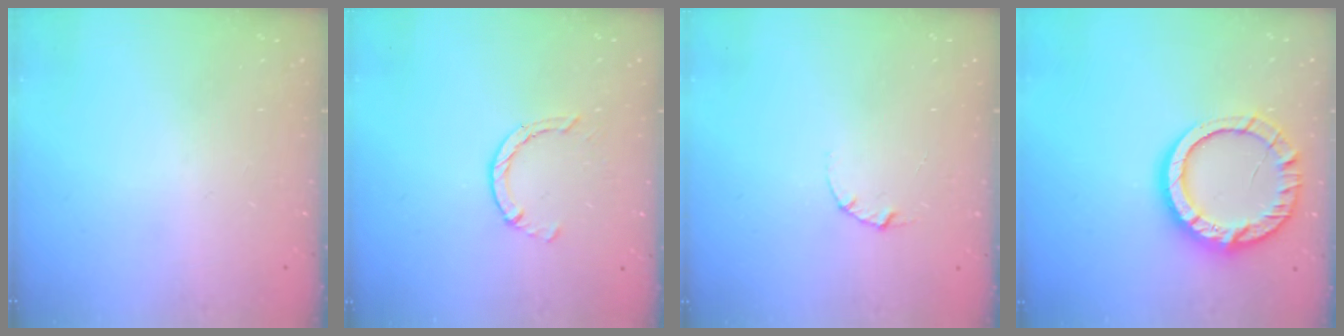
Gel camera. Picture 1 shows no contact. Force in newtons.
{"total": 2.9, "press": 2.8, "slide": 0.4}
{"total": 2.1, "press": 2.1, "slide": 0.1}
{"total": 14.7, "press": 14.7, "slide": 1.0}